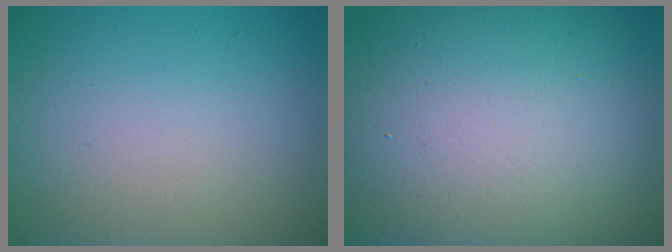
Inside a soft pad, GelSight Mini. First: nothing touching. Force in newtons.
{"total": 17.8, "press": 17.8, "slide": 1.0}